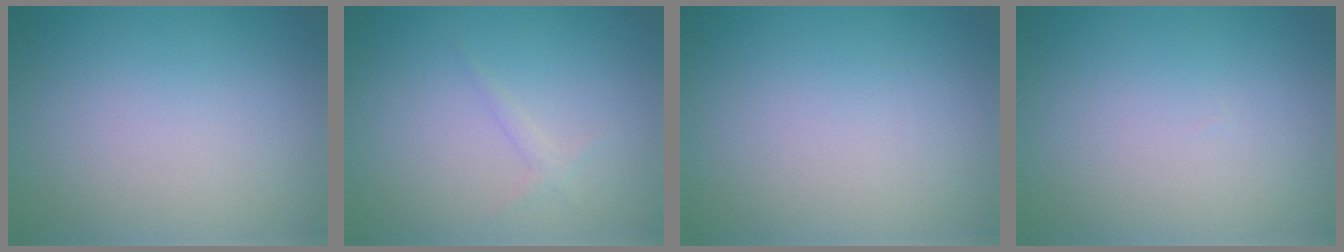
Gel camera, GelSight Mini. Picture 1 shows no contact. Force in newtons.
{"total": 0.8, "press": 0.8, "slide": 0.1}
{"total": 0.0}
{"total": 0.0}